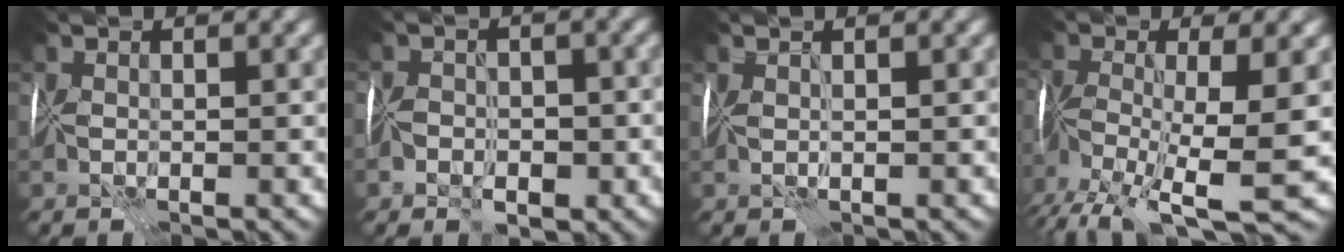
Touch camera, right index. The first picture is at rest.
{"total": 3.2, "force": [-2.0, 2.0, 1.5], "torque": [-0.009, -0.002, -0.039]}
{"total": 0.9, "force": [0.6, -0.5, 0.5], "torque": [-0.004, 0.002, 0.008]}
{"total": 10.4, "force": [-4.3, 2.2, 9.2], "torque": [-0.165, -0.018, -0.077]}